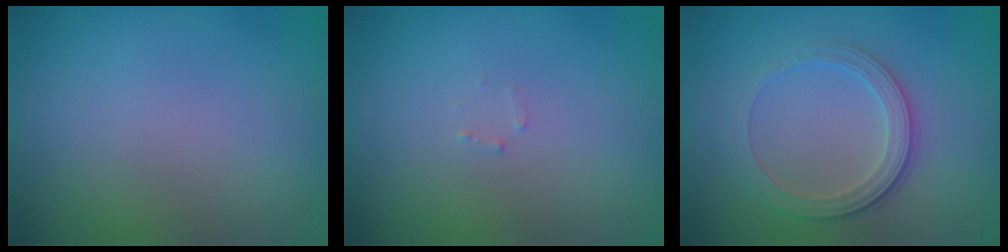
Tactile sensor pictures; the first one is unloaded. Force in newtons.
{"total": 0.6, "press": 0.6, "slide": 0.1}
{"total": 2.8, "press": 2.6, "slide": 1.1}